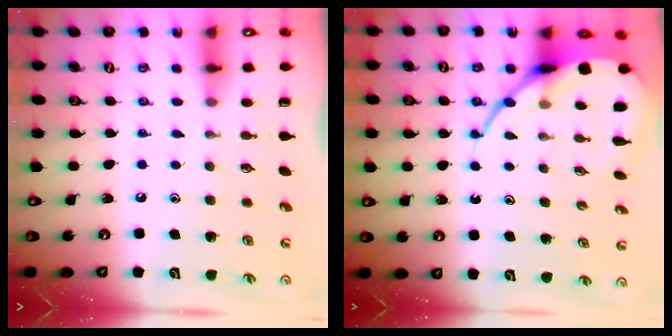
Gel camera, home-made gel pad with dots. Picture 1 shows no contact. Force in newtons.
{"total": 11.8, "press": 11.7, "slide": 1.1}